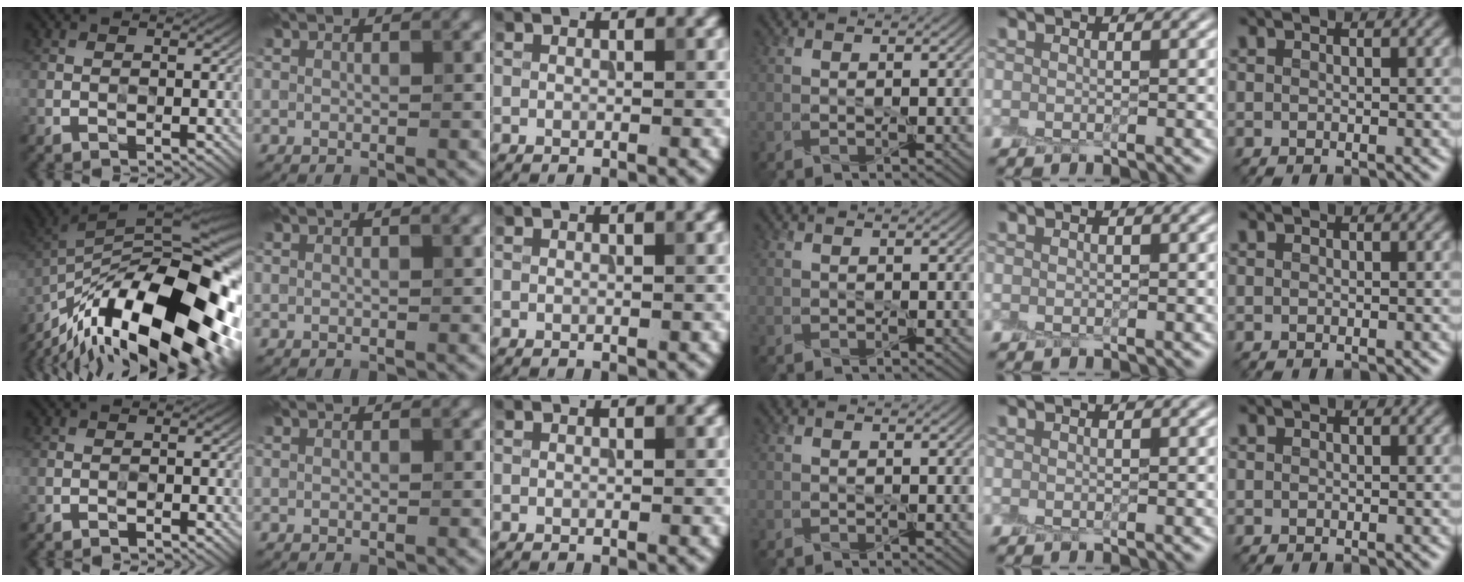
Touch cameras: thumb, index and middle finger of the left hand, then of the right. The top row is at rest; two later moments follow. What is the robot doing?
{"motion": "peel", "object": "plastic wrap"}